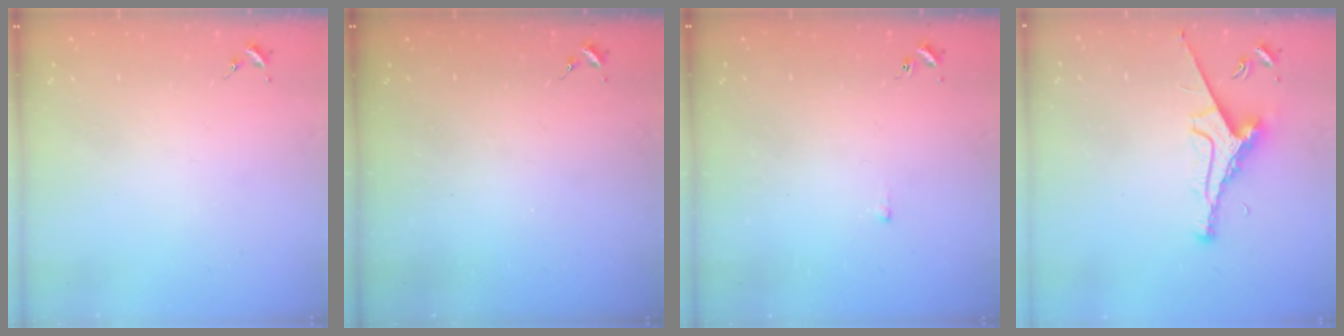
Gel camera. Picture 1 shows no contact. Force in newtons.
{"total": 0.0}
{"total": 1.8, "press": 1.8, "slide": 0.3}
{"total": 8.3, "press": 8.2, "slide": 1.0}